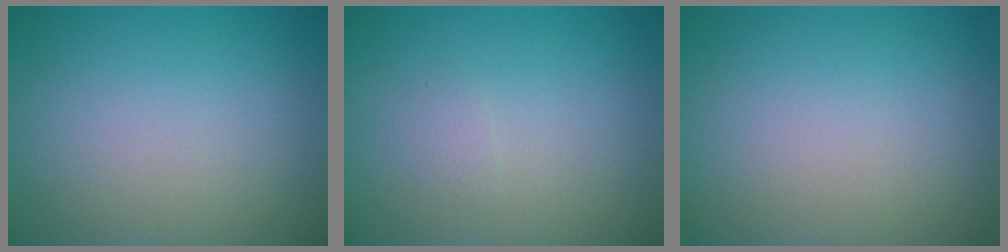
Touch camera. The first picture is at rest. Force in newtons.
{"total": 0.7, "press": 0.7, "slide": 0.0}
{"total": 0.0}